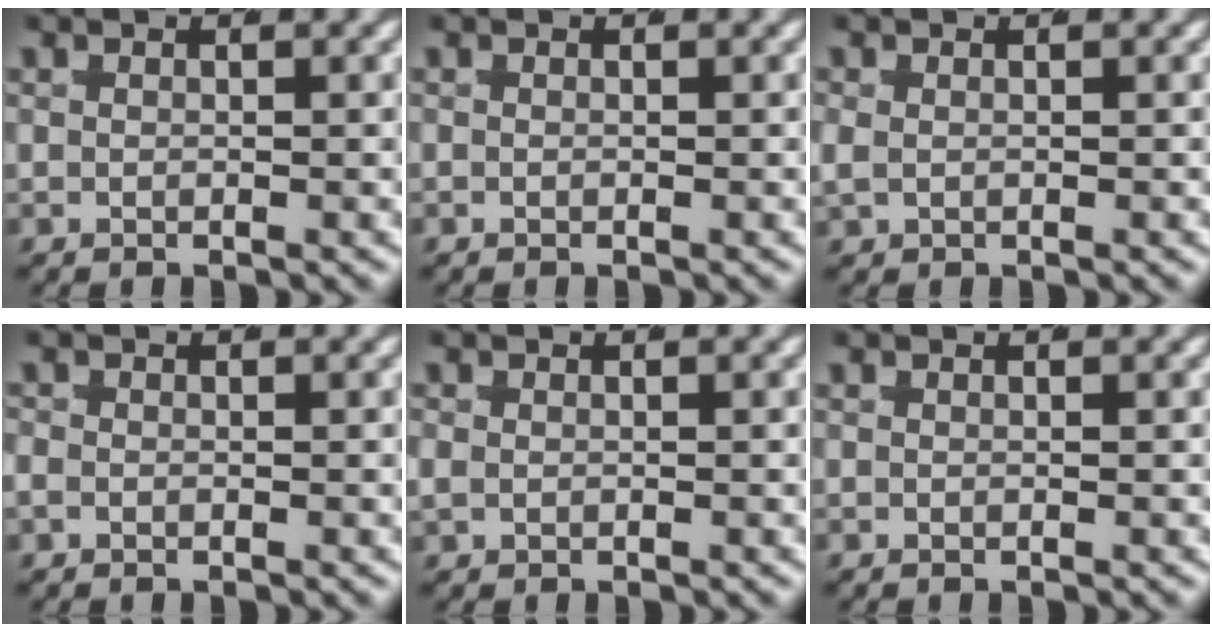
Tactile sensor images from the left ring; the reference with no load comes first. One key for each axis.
{"total": 0.0}
{"total": 0.9, "fx": -0.3, "fy": 0.8, "fz": 0.3, "tx": -0.020, "ty": -0.008, "tz": 0.000}
{"total": 0.8, "fx": -0.7, "fy": 0.2, "fz": -0.1, "tx": -0.010, "ty": -0.010, "tz": -0.009}
{"total": 0.6, "fx": -0.4, "fy": 0.5, "fz": 0.1, "tx": -0.013, "ty": -0.007, "tz": -0.002}
{"total": 0.0}